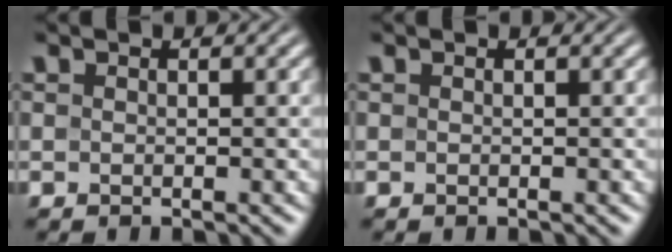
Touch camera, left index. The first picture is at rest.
{"total": 0.0}